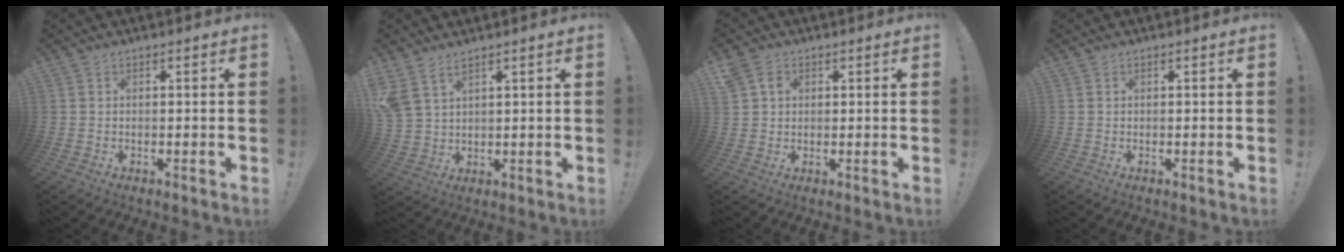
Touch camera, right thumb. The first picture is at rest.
{"total": 6.3, "force": [4.4, 2.9, 3.4], "torque": [-0.075, -0.019, 0.088]}
{"total": 4.3, "force": [1.5, 3.5, 2.1], "torque": [-0.032, 0.005, 0.029]}
{"total": 0.0}